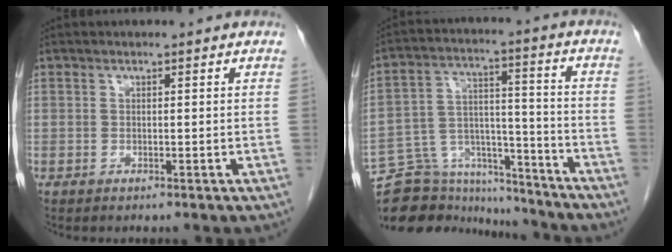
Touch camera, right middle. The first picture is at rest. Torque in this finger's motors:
{"motor_torque": [0.99, -1.15, 0.24, 0.00]}